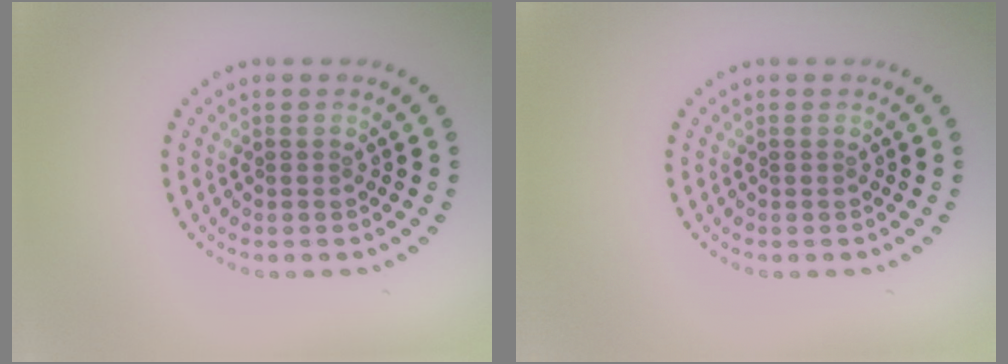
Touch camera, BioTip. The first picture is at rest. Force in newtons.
{"total": 0.0}